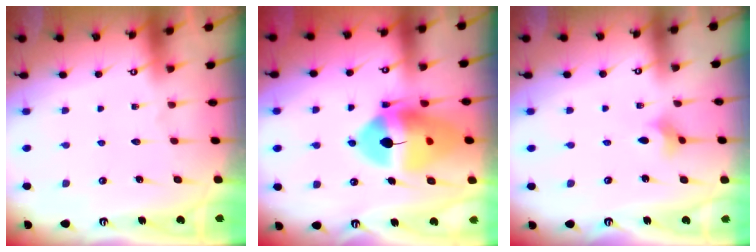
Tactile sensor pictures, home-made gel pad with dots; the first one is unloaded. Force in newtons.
{"total": 17.4, "press": 17.3, "slide": 2.2}
{"total": 2.7, "press": 2.6, "slide": 0.7}